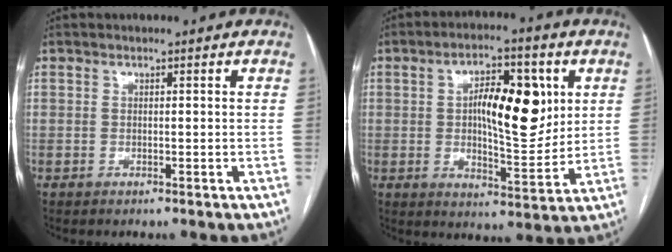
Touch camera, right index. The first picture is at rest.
{"total": 12.6, "force": [2.7, 4.4, 11.5], "torque": [-0.182, 0.014, 0.045]}